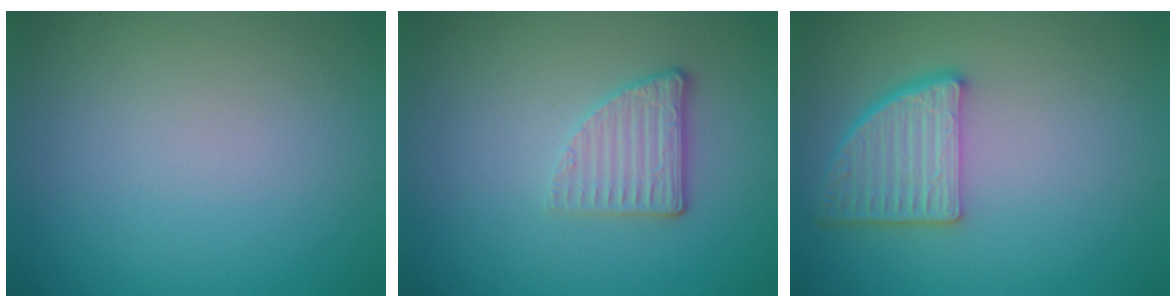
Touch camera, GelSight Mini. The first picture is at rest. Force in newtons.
{"total": 2.7, "press": 2.3, "slide": 1.4}
{"total": 4.5, "press": 4.0, "slide": 2.1}